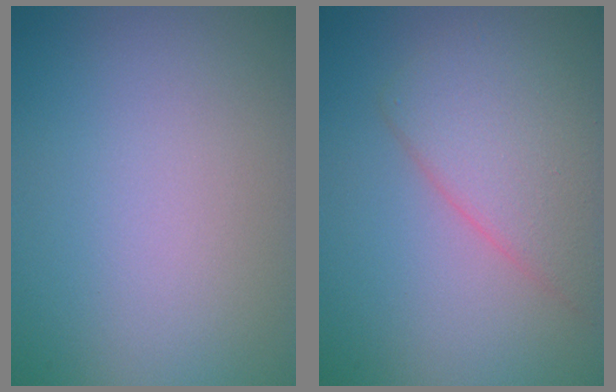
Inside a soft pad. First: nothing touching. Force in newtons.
{"total": 4.6, "press": 4.6, "slide": 0.2}